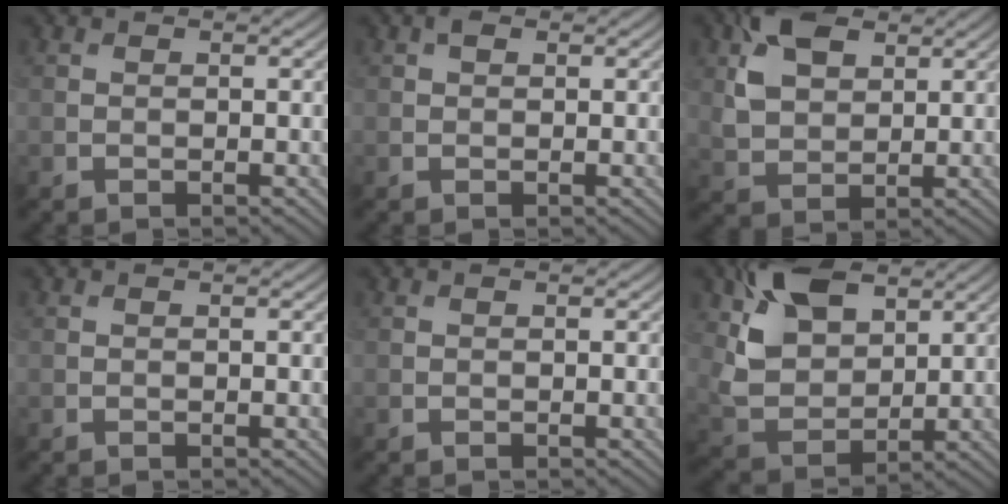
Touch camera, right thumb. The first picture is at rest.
{"total": 0.8, "force": [0.5, 0.5, 0.5], "torque": [-0.009, 0.000, 0.008]}
{"total": 7.4, "force": [3.3, 4.5, 4.8], "torque": [-0.114, 0.003, 0.062]}
{"total": 0.0}
{"total": 0.0}
{"total": 10.9, "force": [5.5, 6.4, 6.9], "torque": [-0.175, 0.004, 0.111]}